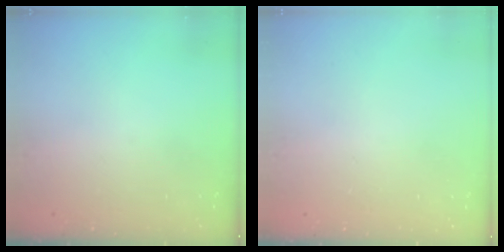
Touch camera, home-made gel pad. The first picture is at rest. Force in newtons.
{"total": 2.6, "press": 2.6, "slide": 0.2}